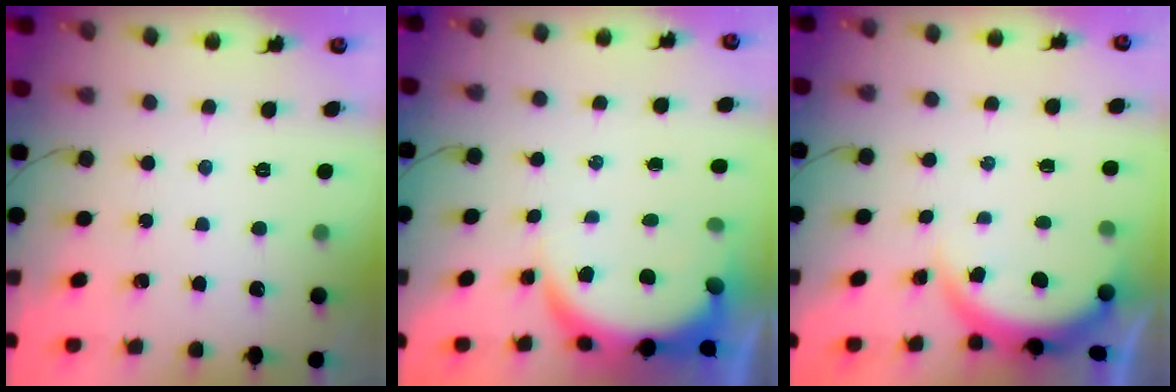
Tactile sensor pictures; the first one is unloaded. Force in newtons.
{"total": 7.1, "press": 7.1, "slide": 0.9}
{"total": 3.7, "press": 3.6, "slide": 0.6}